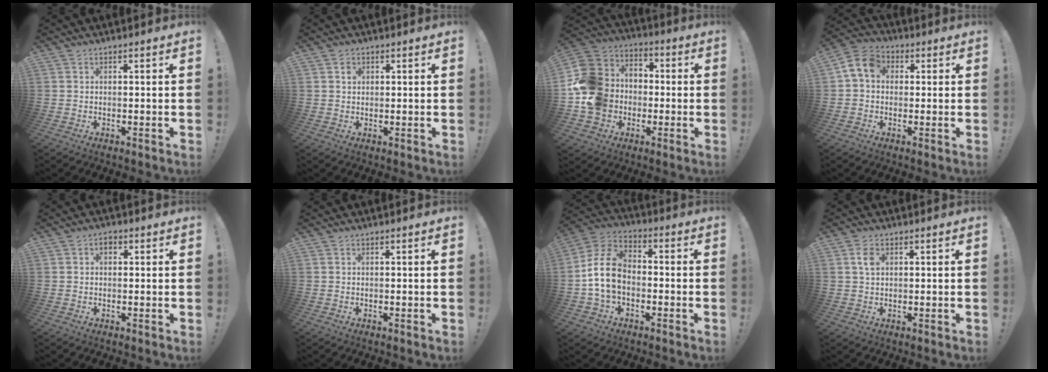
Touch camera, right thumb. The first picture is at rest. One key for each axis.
{"total": 1.5, "fx": 0.4, "fy": 1.4, "fz": 0.2, "tx": 0.010, "ty": -0.003, "tz": 0.004}
{"total": 16.7, "fx": -3.0, "fy": 14.9, "fz": 6.8, "tx": -0.115, "ty": 0.028, "tz": -0.036}
{"total": 8.1, "fx": 1.4, "fy": 6.2, "fz": 5.0, "tx": -0.102, "ty": 0.015, "tz": 0.034}
{"total": 1.7, "fx": 0.2, "fy": 1.2, "fz": 1.2, "tx": -0.023, "ty": 0.007, "tz": 0.002}
{"total": 0.0}
{"total": 13.3, "fx": -2.0, "fy": 9.5, "fz": 9.0, "tx": -0.164, "ty": 0.028, "tz": -0.034}
{"total": 3.5, "fx": 1.1, "fy": 2.2, "fz": 2.4, "tx": -0.036, "ty": 0.002, "tz": 0.017}